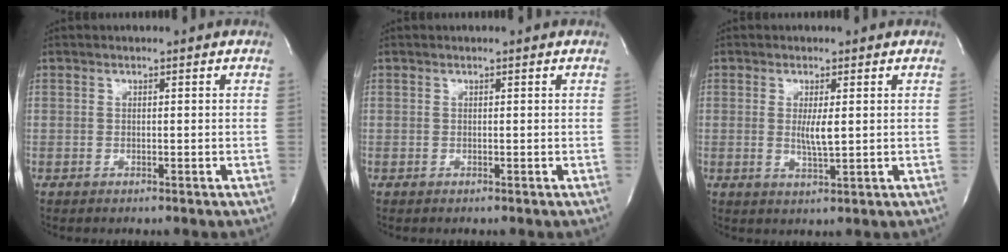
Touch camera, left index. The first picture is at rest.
{"total": 0.0}
{"total": 3.1, "force": [0.2, 0.3, 3.1], "torque": [-0.063, -0.011, 0.007]}